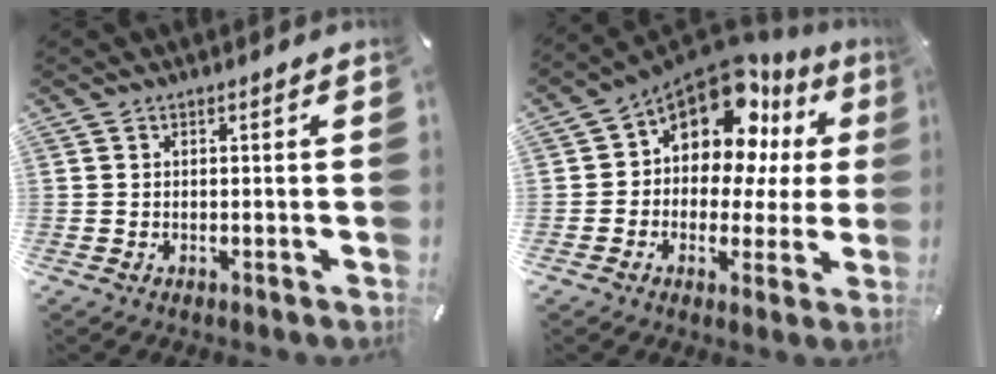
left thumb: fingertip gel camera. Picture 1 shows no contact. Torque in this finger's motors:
{"motor_torque": [2.43, 2.58, 1.56, -1.21, 0.44]}